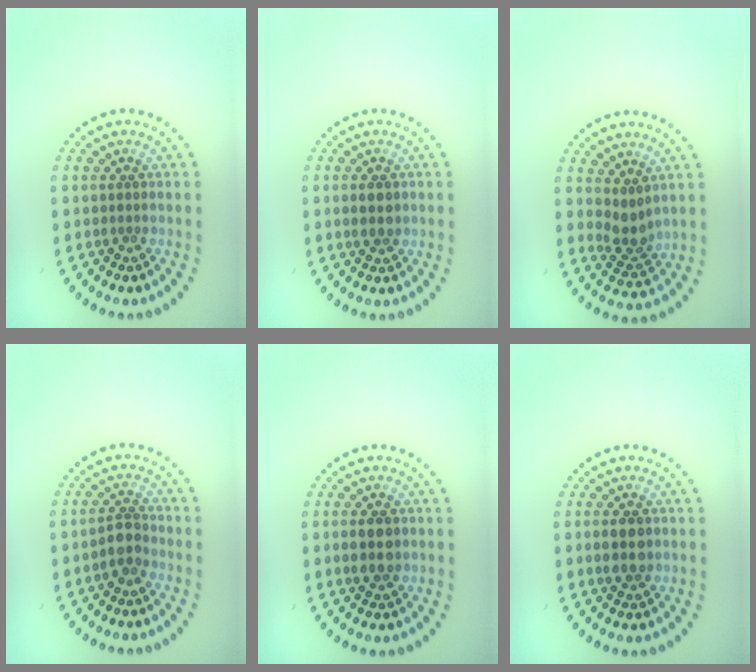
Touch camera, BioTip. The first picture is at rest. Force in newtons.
{"total": 1.8, "press": 1.8, "slide": 0.1}
{"total": 2.4, "press": 2.0, "slide": 1.4}
{"total": 2.0, "press": 1.7, "slide": 1.0}
{"total": 2.5, "press": 2.4, "slide": 0.2}
{"total": 2.5, "press": 2.4, "slide": 0.2}